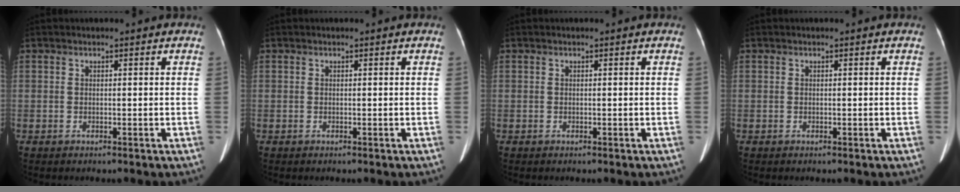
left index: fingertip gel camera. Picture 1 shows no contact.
{"total": 0.0}
{"total": 0.0}
{"total": 0.0}